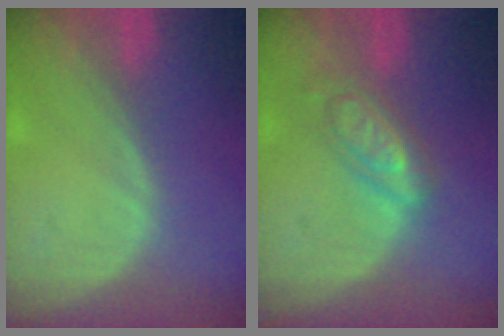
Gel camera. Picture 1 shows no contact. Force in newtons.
{"total": 5.3, "press": 5.2, "slide": 0.2}